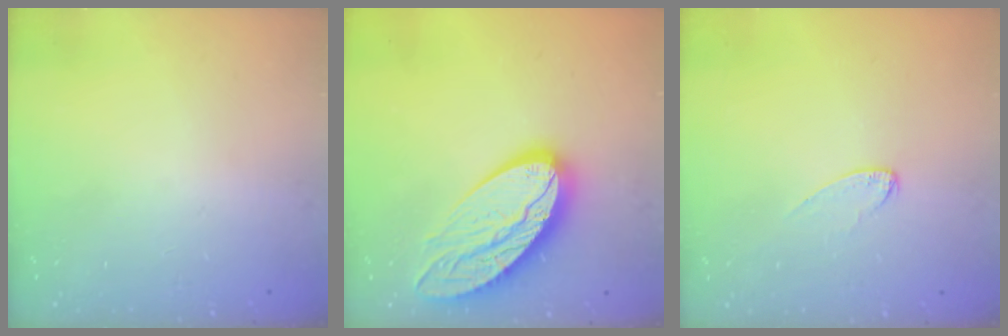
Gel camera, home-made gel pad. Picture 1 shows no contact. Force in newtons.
{"total": 20.3, "press": 20.2, "slide": 1.6}
{"total": 7.0, "press": 7.0, "slide": 0.4}